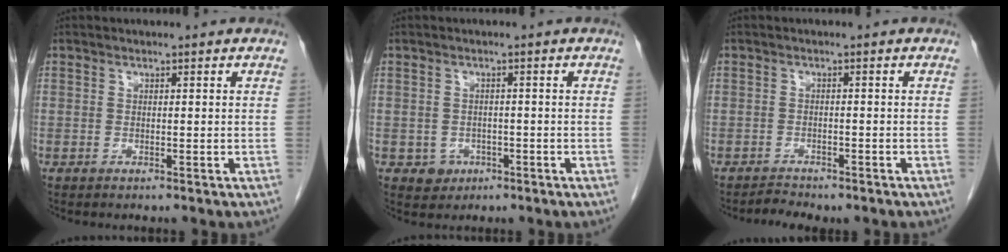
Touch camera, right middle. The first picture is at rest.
{"total": 2.6, "force": [-1.1, 2.3, 0.6], "torque": [-0.006, 0.007, -0.010]}
{"total": 1.9, "force": [-1.8, 0.4, 0.2], "torque": [-0.007, -0.004, -0.025]}